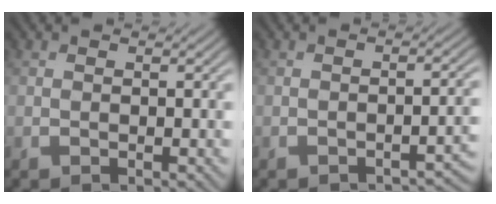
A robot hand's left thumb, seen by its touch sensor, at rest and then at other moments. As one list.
[{"total": 2.5, "force": [-1.8, 0.5, 1.7], "torque": [-0.020, 0.007, -0.028]}]